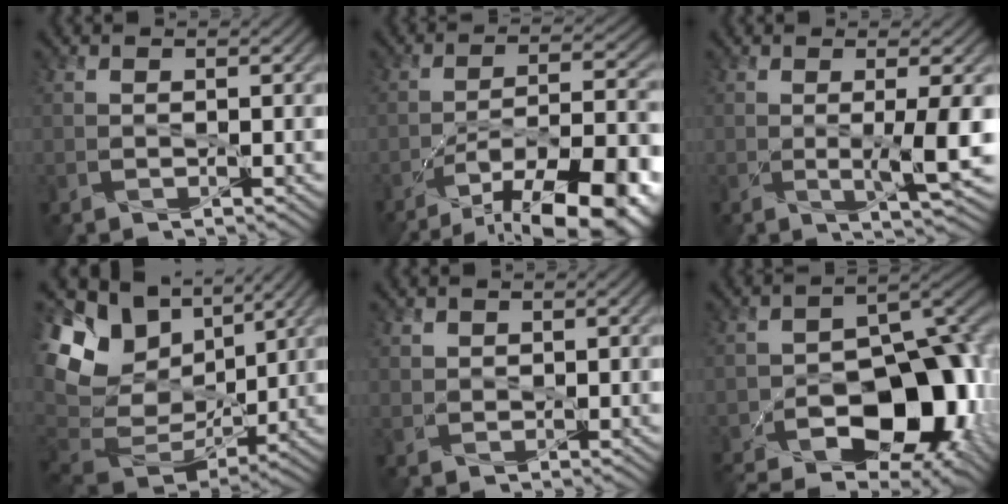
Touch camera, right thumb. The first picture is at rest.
{"total": 17.7, "force": [-12.2, 5.6, 11.6], "torque": [-0.149, -0.010, -0.172]}
{"total": 5.0, "force": [-0.2, 0.5, 4.9], "torque": [-0.087, -0.005, 0.000]}
{"total": 16.8, "force": [6.2, 11.8, 10.2], "torque": [-0.242, 0.013, 0.141]}
{"total": 1.5, "force": [1.1, 0.9, 0.3], "torque": [-0.009, -0.002, 0.023]}
{"total": 16.3, "force": [-8.6, 8.9, 10.6], "torque": [-0.153, -0.012, -0.139]}